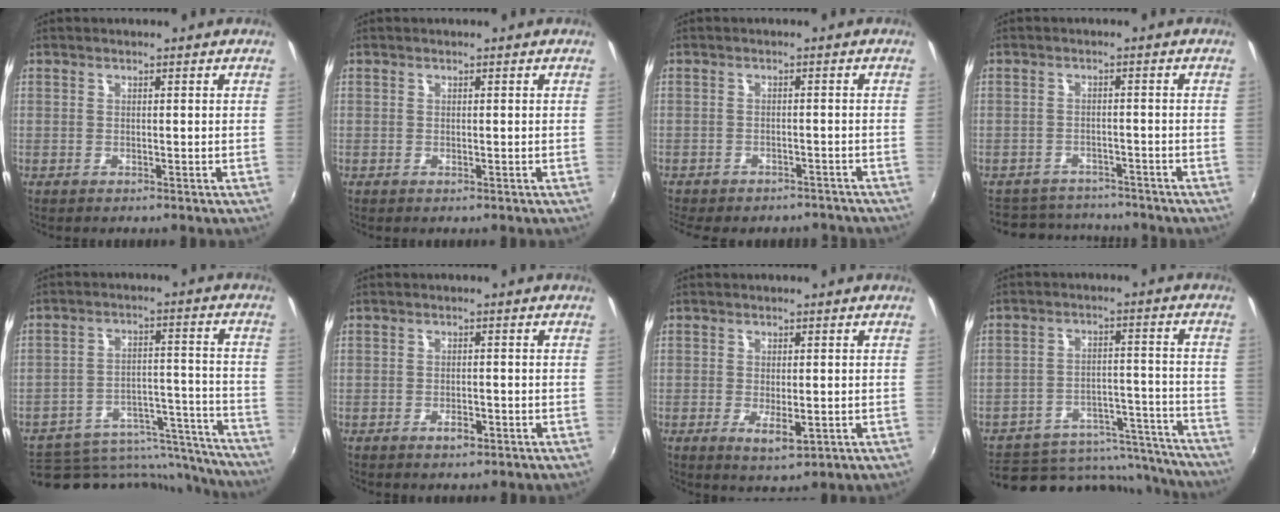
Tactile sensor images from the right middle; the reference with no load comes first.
{"total": 0.0}
{"total": 10.2, "force": [-8.8, 3.8, 3.5], "torque": [-0.087, -0.014, -0.114]}
{"total": 9.5, "force": [-8.7, 3.3, 1.9], "torque": [-0.054, 0.011, -0.128]}
{"total": 22.2, "force": [-19.6, 8.1, 6.8], "torque": [-0.116, 0.030, -0.243]}
{"total": 2.2, "force": [-1.4, 1.1, 1.4], "torque": [-0.026, -0.002, -0.022]}
{"total": 4.2, "force": [-1.2, 1.7, 3.7], "torque": [-0.067, -0.014, -0.017]}
{"total": 20.0, "force": [-16.6, 8.7, 6.8], "torque": [-0.126, 0.034, -0.197]}